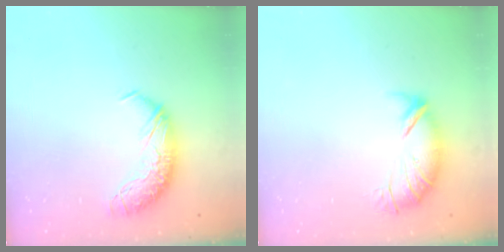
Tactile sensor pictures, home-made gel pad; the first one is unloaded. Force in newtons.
{"total": 3.8, "press": 3.4, "slide": 1.8}